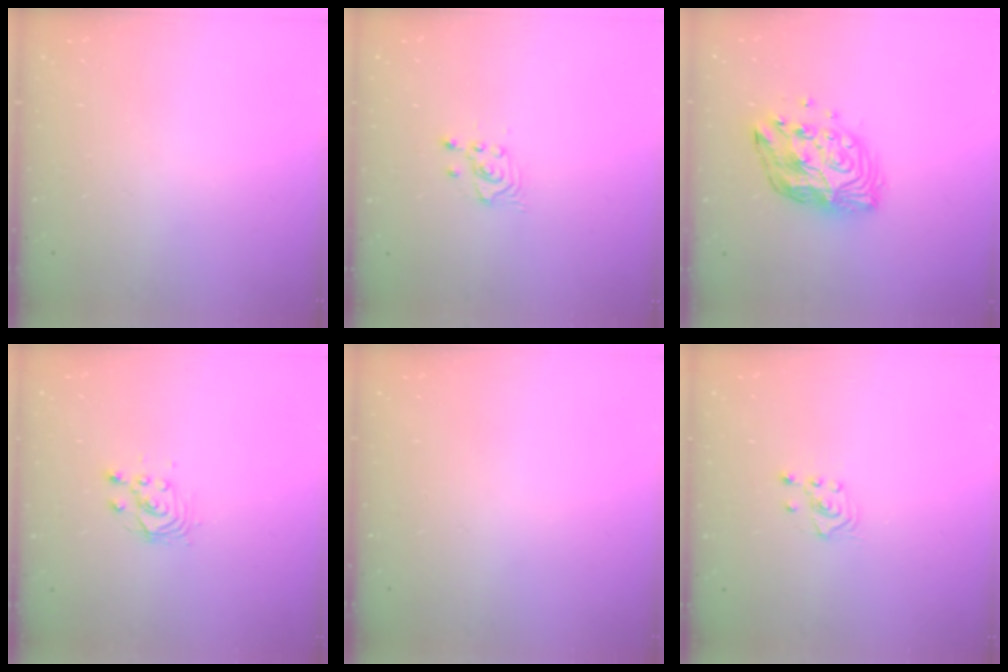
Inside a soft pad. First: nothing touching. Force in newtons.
{"total": 2.6, "press": 2.5, "slide": 0.3}
{"total": 12.9, "press": 12.9, "slide": 0.9}
{"total": 3.4, "press": 3.4, "slide": 0.2}
{"total": 0.0}
{"total": 2.1, "press": 2.0, "slide": 0.8}